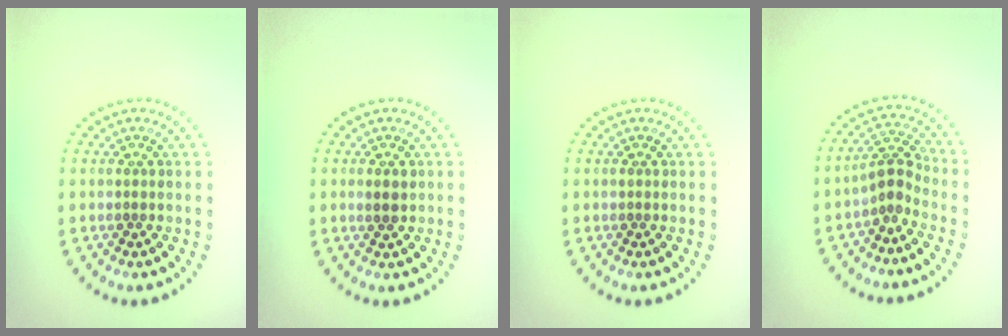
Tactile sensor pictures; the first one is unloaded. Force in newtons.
{"total": 1.3, "press": 1.2, "slide": 0.3}
{"total": 0.0}
{"total": 2.4, "press": 1.8, "slide": 1.7}